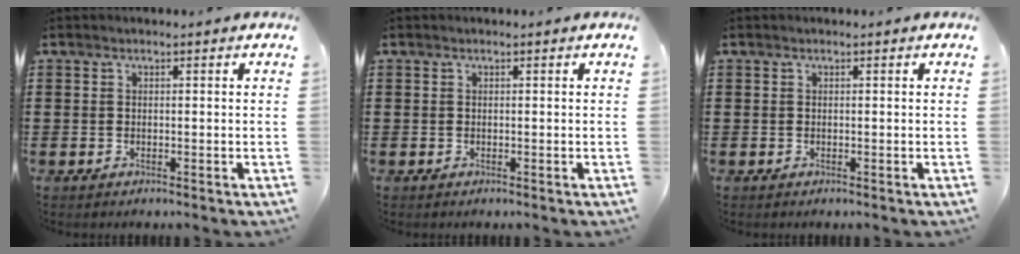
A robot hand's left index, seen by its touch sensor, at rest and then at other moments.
{"total": 0.0}
{"total": 0.0}